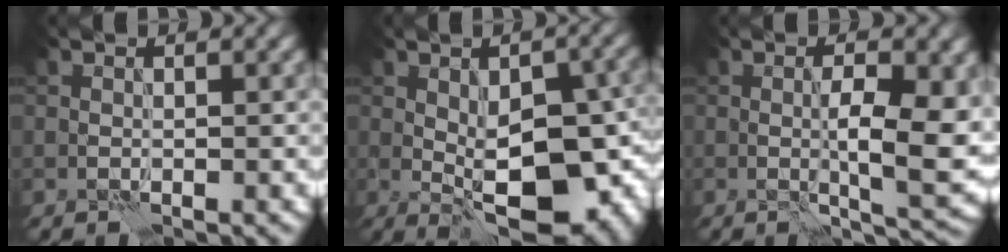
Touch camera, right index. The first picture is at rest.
{"total": 12.2, "force": [-2.6, 5.4, 10.5], "torque": [-0.144, -0.002, -0.035]}
{"total": 6.8, "force": [-0.4, 1.6, 6.6], "torque": [-0.099, -0.005, -0.004]}